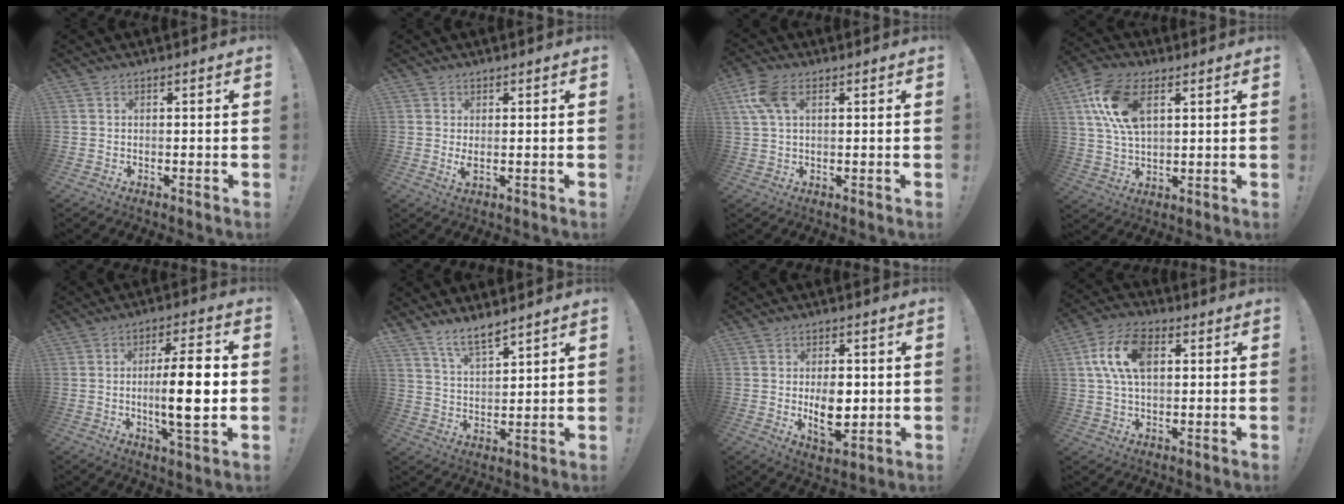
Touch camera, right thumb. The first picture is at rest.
{"total": 2.5, "force": [0.8, 0.8, 2.3], "torque": [-0.036, -0.005, 0.014]}
{"total": 8.7, "force": [3.2, 4.7, 6.6], "torque": [-0.138, 0.004, 0.064]}
{"total": 14.9, "force": [5.8, 8.4, 10.9], "torque": [-0.223, -0.009, 0.107]}
{"total": 14.0, "force": [-0.8, 2.7, 13.8], "torque": [-0.227, -0.007, -0.025]}
{"total": 7.7, "force": [6.4, 2.1, 3.6], "torque": [-0.063, -0.043, 0.119]}
{"total": 9.3, "force": [-0.1, 5.6, 7.4], "torque": [-0.113, -0.010, 0.000]}
{"total": 12.9, "force": [3.5, 7.7, 9.8], "torque": [-0.185, 0.012, 0.067]}